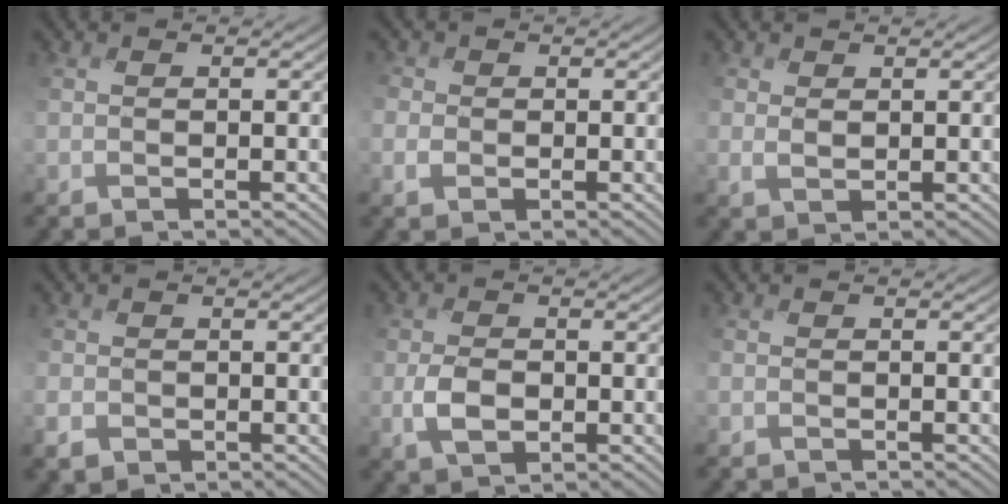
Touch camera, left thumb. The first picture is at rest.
{"total": 2.1, "force": [-0.3, 1.9, 0.9], "torque": [-0.027, -0.001, -0.011]}
{"total": 1.8, "force": [0.8, 1.2, 1.0], "torque": [-0.026, -0.002, 0.018]}
{"total": 2.3, "force": [-1.1, 1.9, 0.8], "torque": [-0.027, -0.009, -0.027]}
{"total": 3.5, "force": [-0.9, 2.4, 2.5], "torque": [-0.058, -0.006, -0.019]}
{"total": 1.1, "force": [-1.1, 0.2, 0.0], "torque": [-0.001, -0.006, -0.023]}